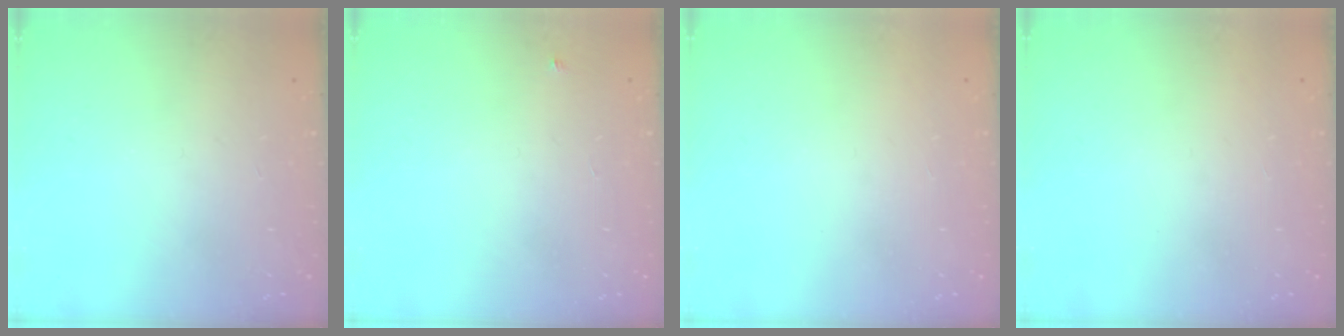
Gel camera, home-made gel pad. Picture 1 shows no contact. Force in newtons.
{"total": 2.7, "press": 2.7, "slide": 0.4}
{"total": 1.5, "press": 1.5, "slide": 0.1}
{"total": 1.5, "press": 1.5, "slide": 0.1}